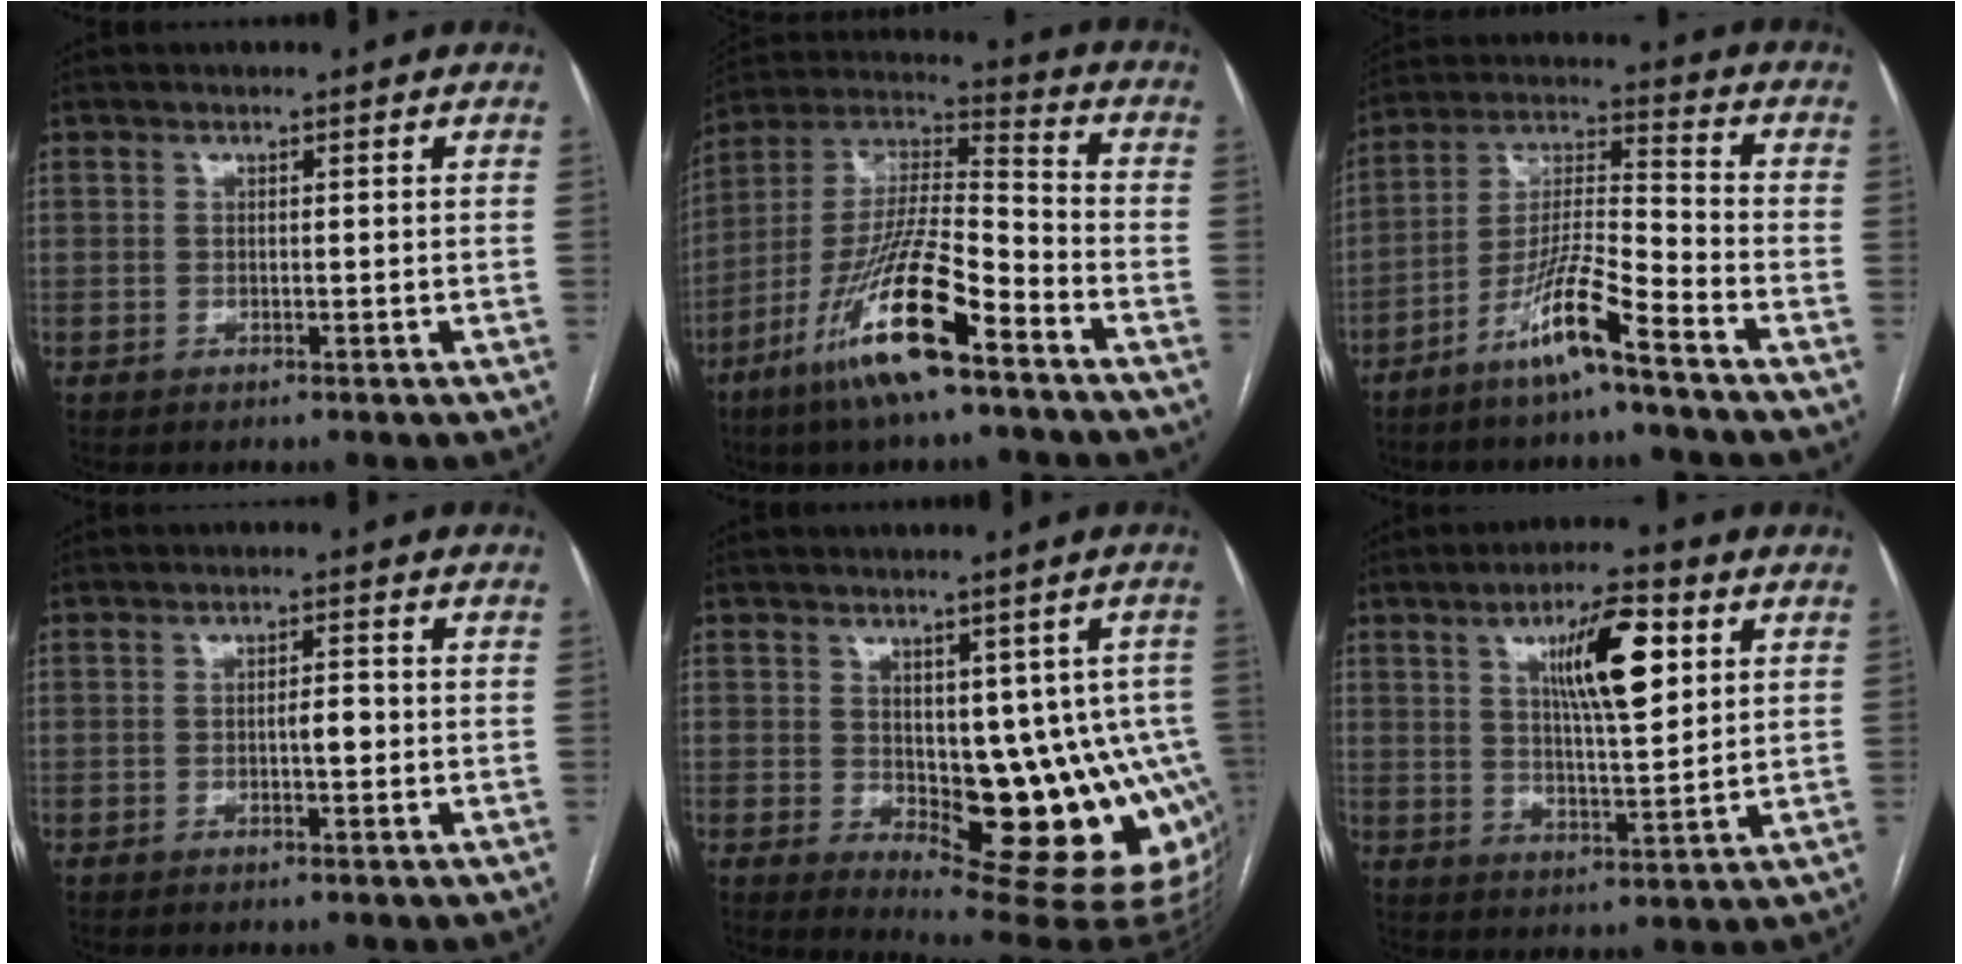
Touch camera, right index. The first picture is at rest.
{"total": 18.1, "force": [-10.0, 2.5, 14.9], "torque": [-0.309, -0.027, -0.183]}
{"total": 10.7, "force": [-7.0, 0.1, 8.1], "torque": [-0.161, -0.010, -0.139]}
{"total": 2.2, "force": [-0.4, 0.6, 2.0], "torque": [-0.031, 0.005, -0.006]}
{"total": 16.2, "force": [-2.1, 6.7, 14.6], "torque": [-0.116, 0.011, -0.003]}
{"total": 11.1, "force": [4.2, 2.3, 10.0], "torque": [-0.167, 0.007, 0.070]}